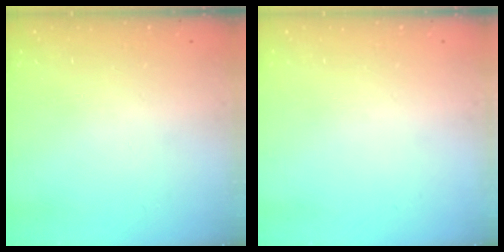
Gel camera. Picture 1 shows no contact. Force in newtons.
{"total": 0.0}